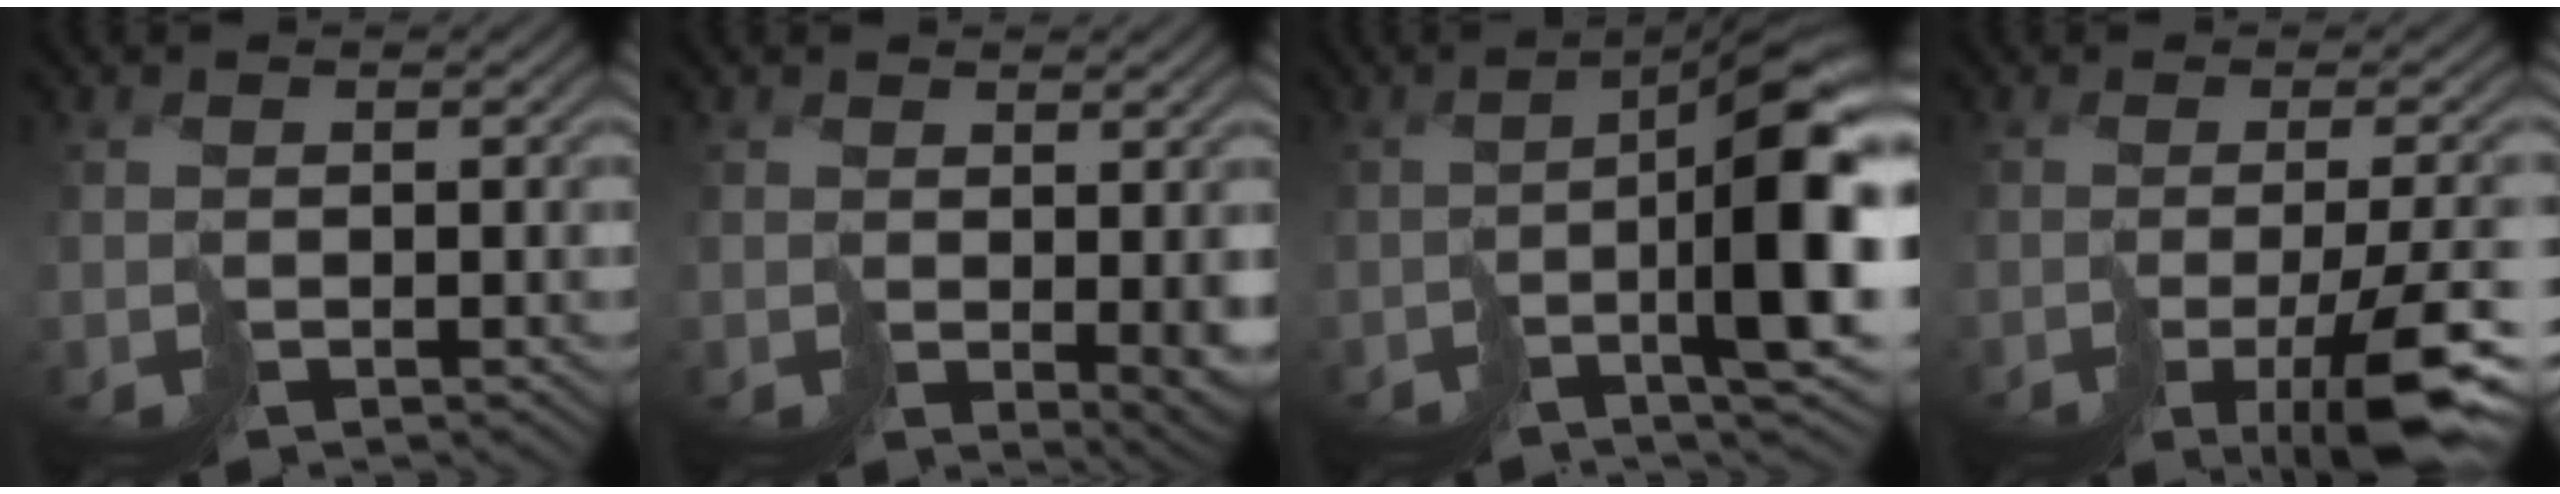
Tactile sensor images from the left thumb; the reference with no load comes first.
{"total": 3.7, "force": [0.2, 1.0, 3.6], "torque": [-0.049, -0.009, 0.003]}
{"total": 13.1, "force": [-2.9, 3.1, 12.4], "torque": [-0.184, -0.002, -0.052]}
{"total": 10.9, "force": [-4.8, 2.7, 9.4], "torque": [-0.145, -0.015, -0.077]}